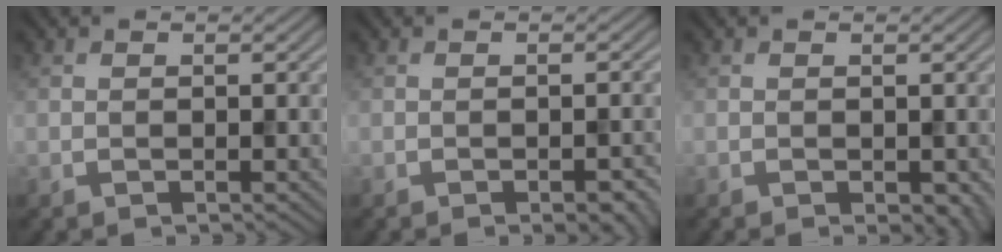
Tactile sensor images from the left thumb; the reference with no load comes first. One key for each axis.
{"total": 2.8, "fx": -1.7, "fy": 0.9, "fz": 2.1, "tx": -0.025, "ty": -0.003, "tz": -0.015}
{"total": 1.5, "fx": -0.5, "fy": 0.9, "fz": 1.2, "tx": -0.020, "ty": -0.011, "tz": -0.004}